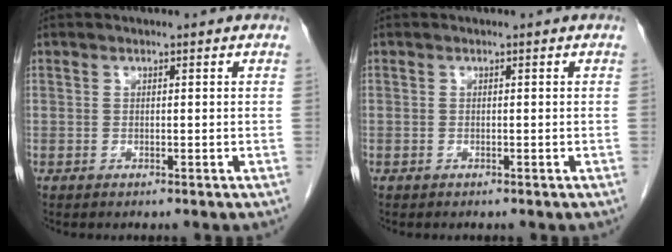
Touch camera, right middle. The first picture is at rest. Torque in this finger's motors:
{"motor_torque": [-0.03, 0.02, -0.17, -0.13]}